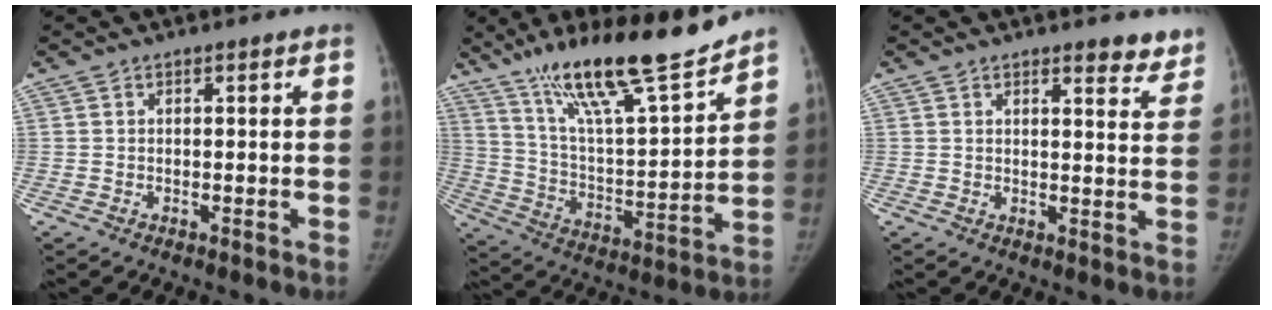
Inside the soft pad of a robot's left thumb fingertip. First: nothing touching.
{"total": 21.6, "force": [16.7, 3.2, 13.4], "torque": [-0.201, -0.083, 0.292]}
{"total": 6.0, "force": [4.9, 1.8, 3.1], "torque": [-0.009, -0.028, 0.052]}